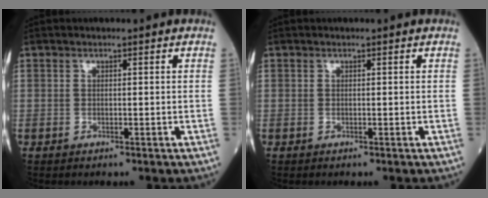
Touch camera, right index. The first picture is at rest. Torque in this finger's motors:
{"motor_torque": [0.01, -0.01, 0.01, 0.00]}